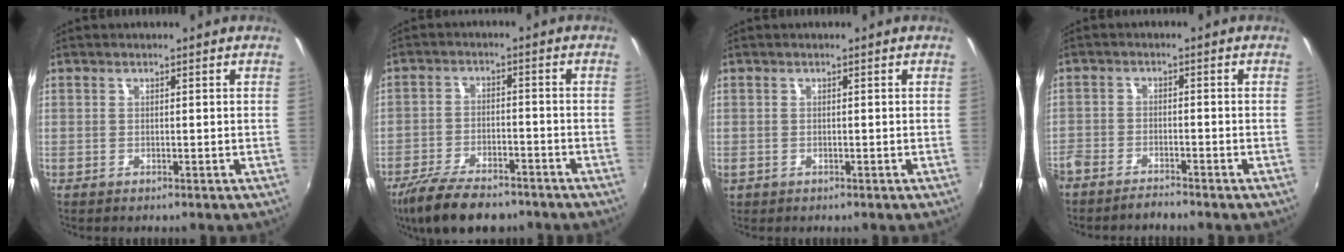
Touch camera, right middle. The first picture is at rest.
{"total": 13.2, "force": [-10.3, 4.6, 7.0], "torque": [-0.156, -0.029, -0.175]}
{"total": 0.9, "force": [-0.5, 0.7, 0.2], "torque": [-0.006, -0.004, -0.008]}
{"total": 5.5, "force": [-5.0, 1.4, 1.7], "torque": [-0.059, -0.013, -0.093]}